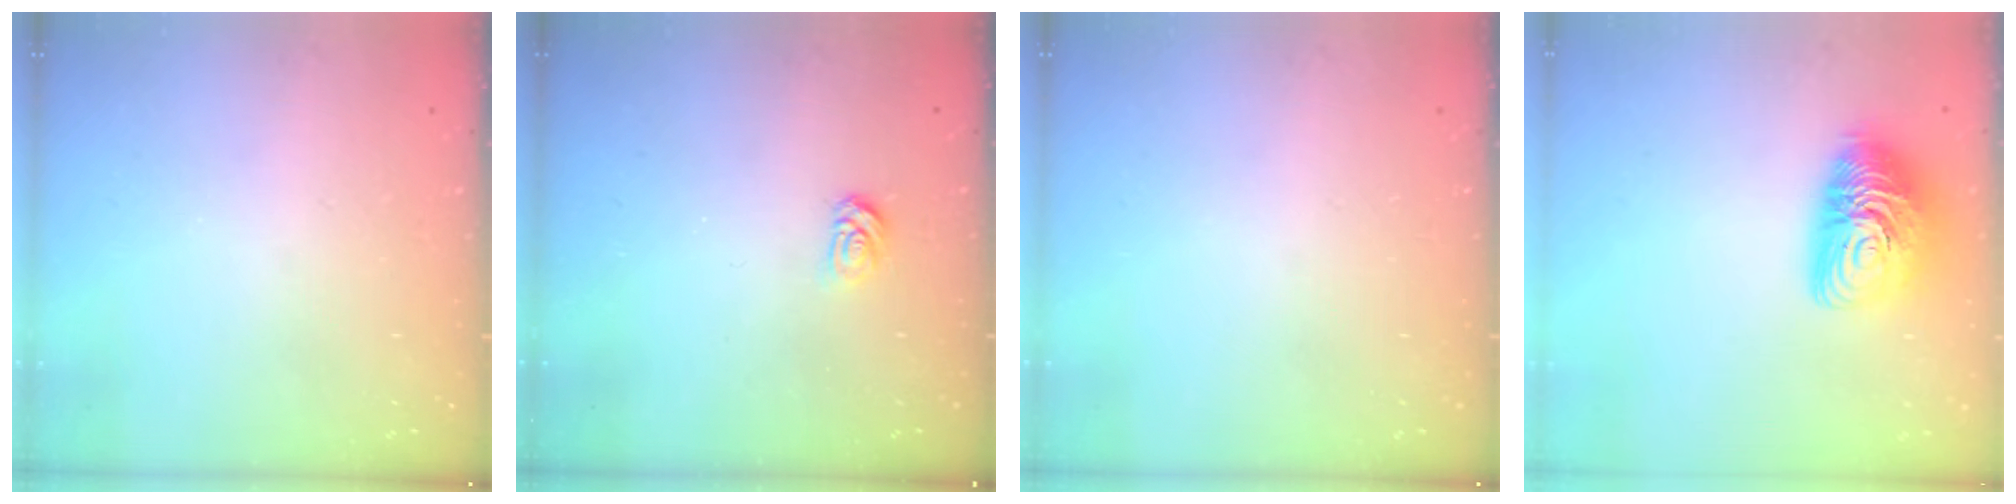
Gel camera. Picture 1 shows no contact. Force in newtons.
{"total": 3.9, "press": 3.9, "slide": 0.5}
{"total": 0.0}
{"total": 14.0, "press": 13.9, "slide": 1.1}